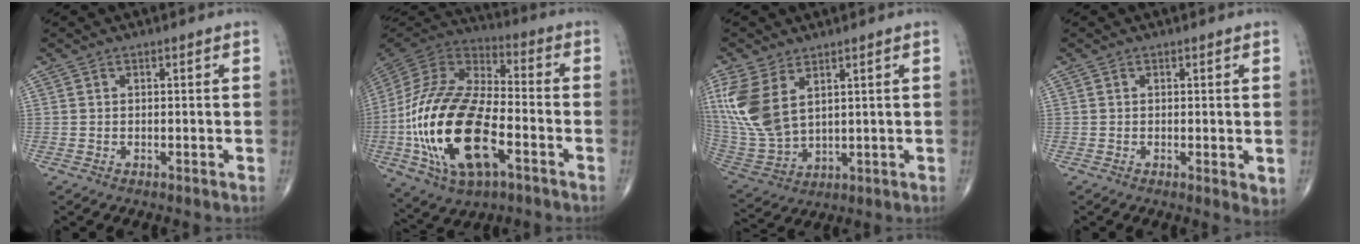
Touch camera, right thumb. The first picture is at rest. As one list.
[{"total": 26.4, "force": [-7.4, 13.1, 21.7], "torque": [-0.450, 0.017, -0.127]}, {"total": 14.0, "force": [5.3, 8.1, 10.1], "torque": [-0.231, -0.019, 0.125]}, {"total": 2.5, "force": [-0.1, 0.7, 2.4], "torque": [-0.032, -0.010, -0.003]}]